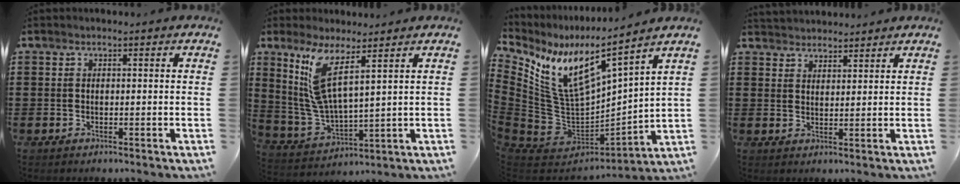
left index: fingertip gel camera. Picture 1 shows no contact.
{"total": 8.7, "force": [5.1, 2.0, 6.8], "torque": [-0.169, -0.024, 0.086]}
{"total": 10.9, "force": [6.7, 3.8, 7.7], "torque": [-0.188, -0.057, 0.115]}
{"total": 2.6, "force": [2.5, 0.4, -0.6], "torque": [0.003, -0.004, 0.049]}